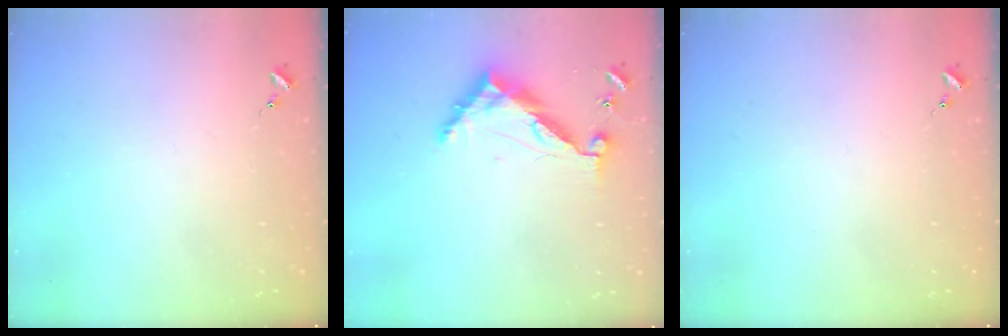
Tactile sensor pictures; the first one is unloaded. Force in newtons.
{"total": 9.6, "press": 9.6, "slide": 0.8}
{"total": 0.0}